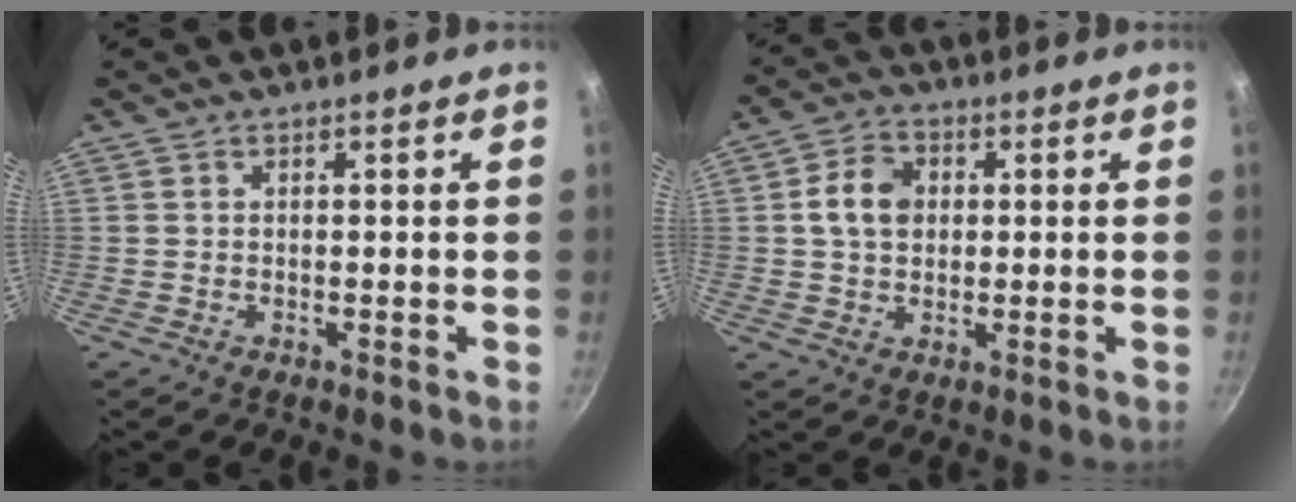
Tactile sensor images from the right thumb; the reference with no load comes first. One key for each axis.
{"total": 7.4, "fx": 1.0, "fy": 5.8, "fz": 4.5, "tx": -0.062, "ty": 0.011, "tz": 0.010}